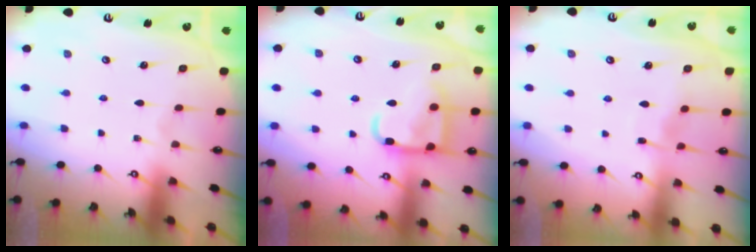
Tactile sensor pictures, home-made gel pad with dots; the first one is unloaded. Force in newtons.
{"total": 14.0, "press": 13.9, "slide": 1.4}
{"total": 4.1, "press": 4.1, "slide": 0.5}